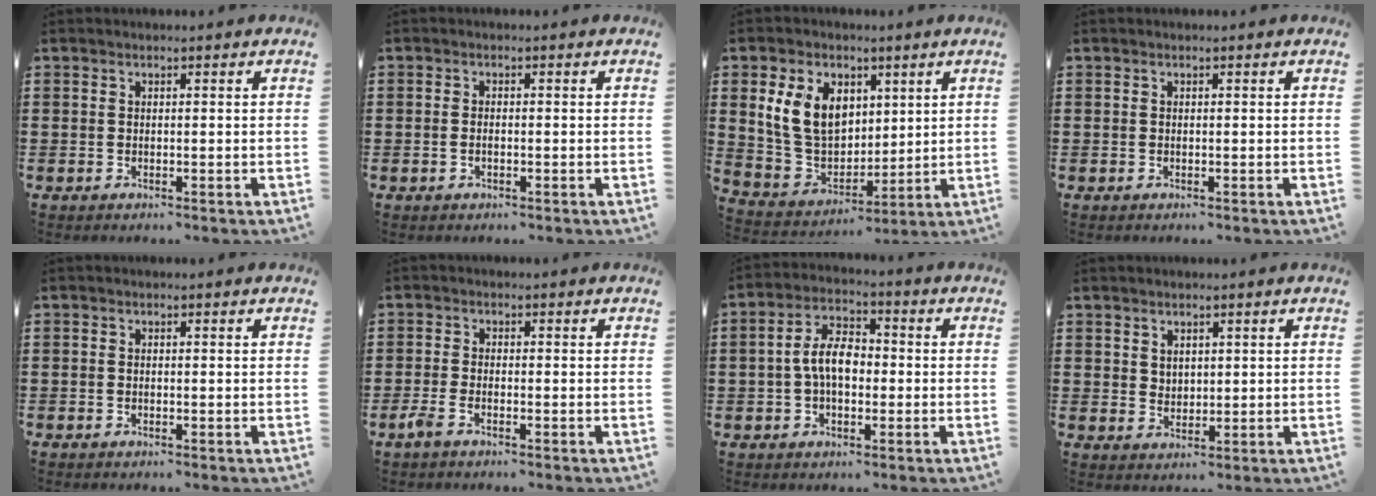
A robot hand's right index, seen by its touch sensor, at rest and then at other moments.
{"total": 1.0, "force": [-0.3, 0.4, 0.8], "torque": [-0.017, 0.000, -0.005]}
{"total": 10.1, "force": [3.3, 7.5, 6.0], "torque": [-0.154, 0.013, 0.059]}
{"total": 0.0}
{"total": 0.0}
{"total": 2.3, "force": [-1.5, 0.5, 1.6], "torque": [-0.049, -0.008, -0.034]}
{"total": 6.6, "force": [-0.5, 3.6, 5.5], "torque": [-0.114, 0.006, -0.013]}
{"total": 2.2, "force": [1.6, 1.4, 0.3], "torque": [-0.010, 0.006, 0.031]}